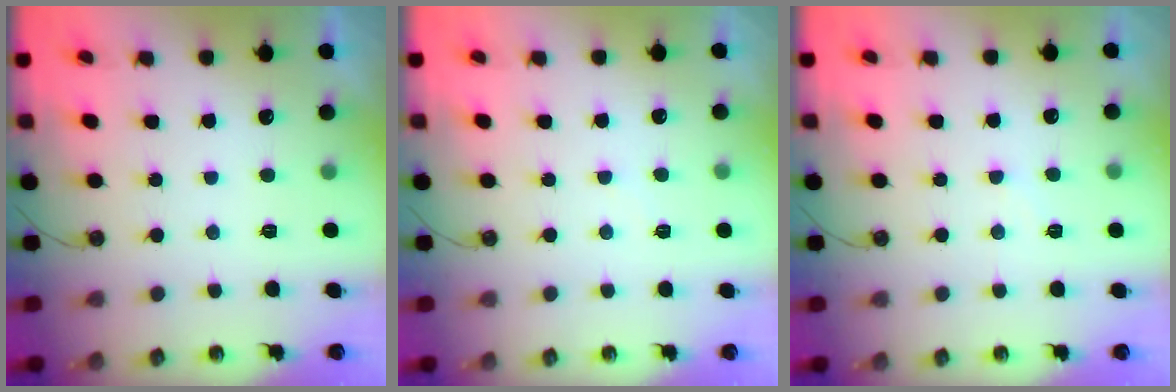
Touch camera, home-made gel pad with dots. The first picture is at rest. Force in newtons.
{"total": 2.3, "press": 2.2, "slide": 0.4}
{"total": 6.2, "press": 6.2, "slide": 0.8}